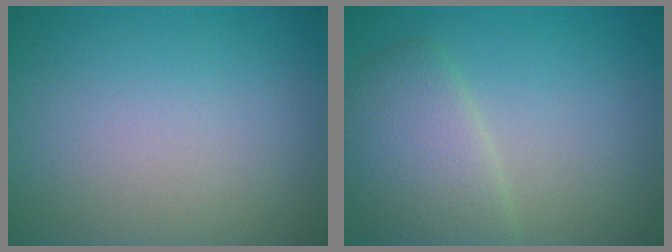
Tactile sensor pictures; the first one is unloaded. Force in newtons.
{"total": 4.4, "press": 4.4, "slide": 0.2}